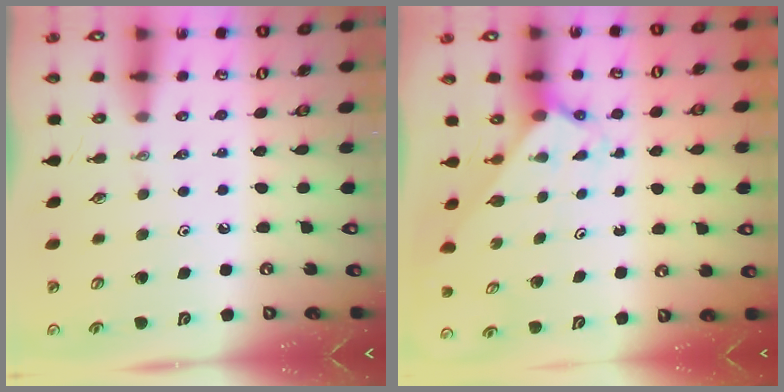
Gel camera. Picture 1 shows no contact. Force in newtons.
{"total": 2.0, "press": 2.0, "slide": 0.2}